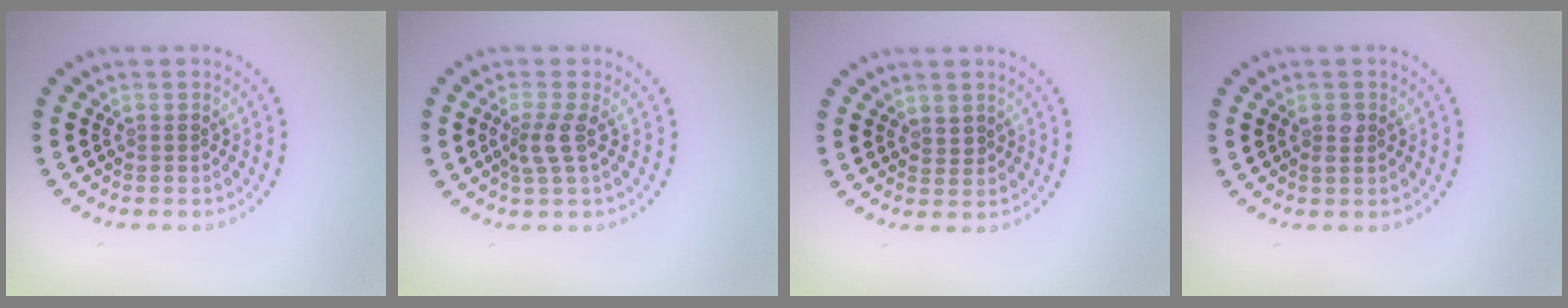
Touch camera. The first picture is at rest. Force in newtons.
{"total": 2.1, "press": 1.7, "slide": 1.3}
{"total": 0.7, "press": 0.5, "slide": 0.6}
{"total": 1.2, "press": 1.2, "slide": 0.3}